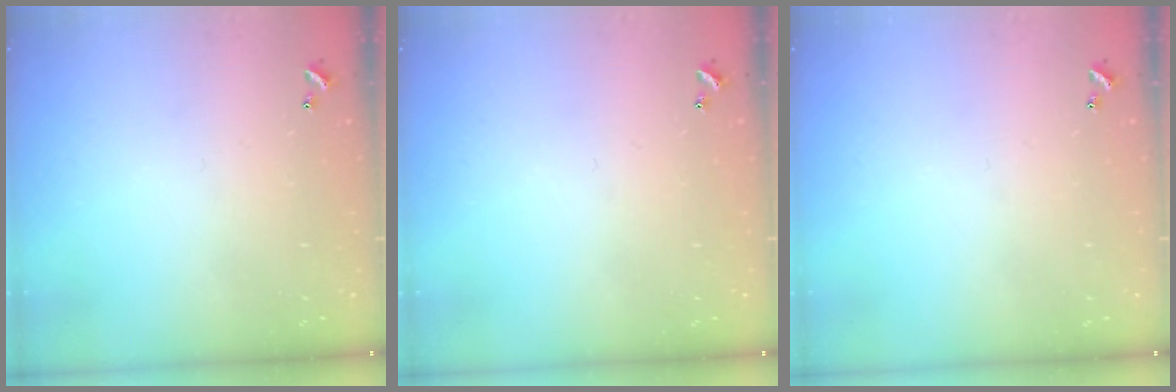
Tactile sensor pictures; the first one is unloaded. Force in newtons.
{"total": 0.0}
{"total": 0.0}